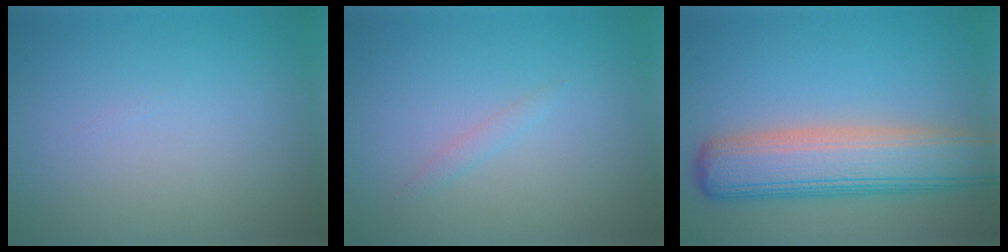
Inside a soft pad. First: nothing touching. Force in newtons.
{"total": 0.7, "press": 0.7, "slide": 0.1}
{"total": 8.6, "press": 8.6, "slide": 0.7}